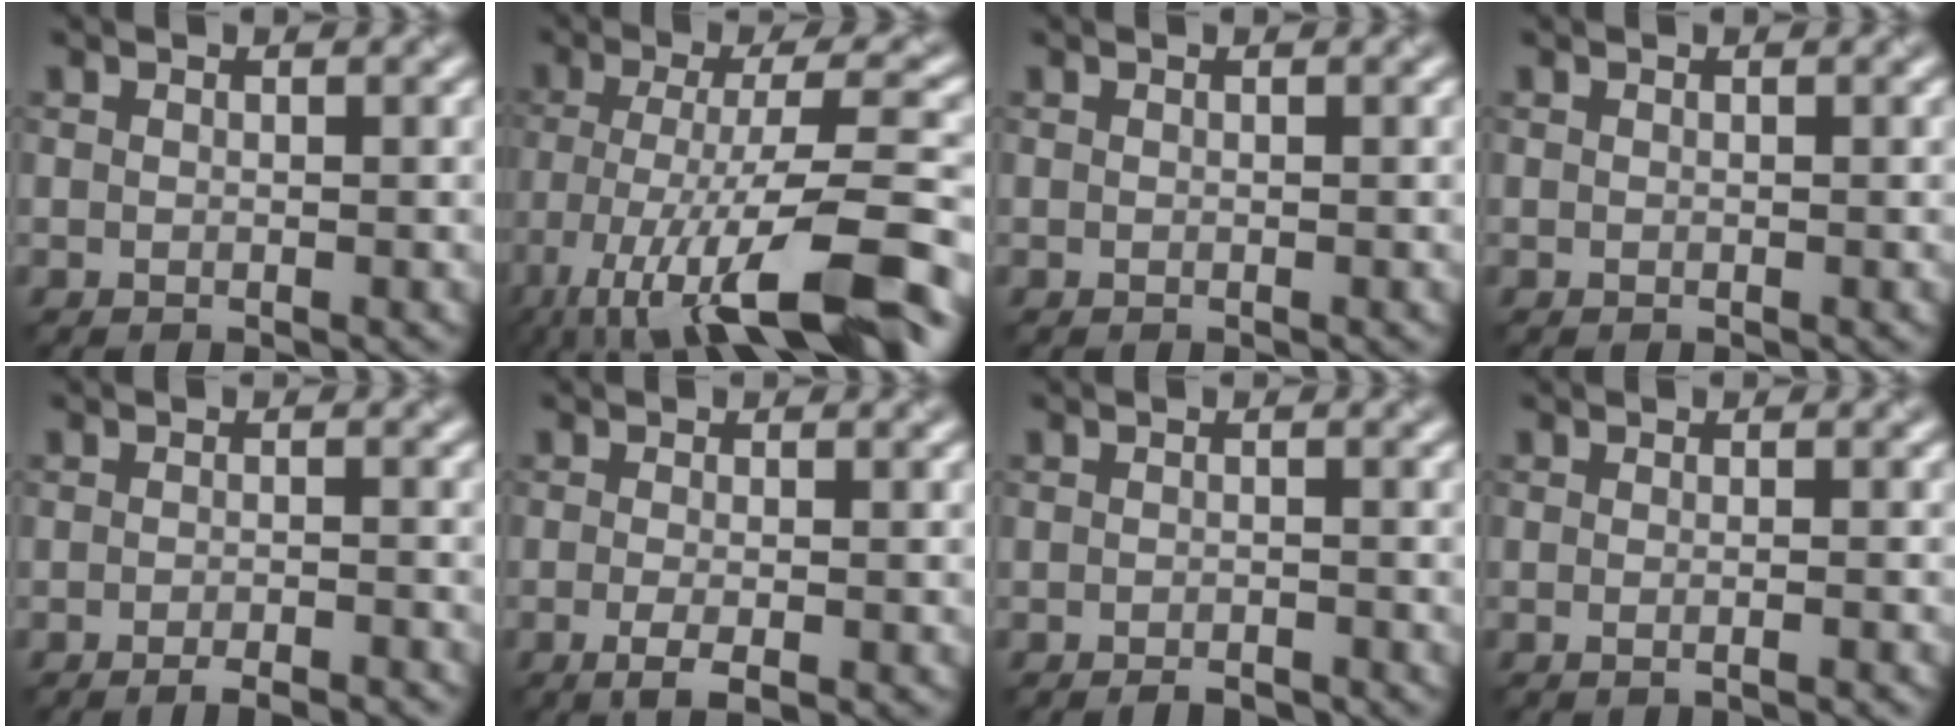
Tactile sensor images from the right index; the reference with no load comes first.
{"total": 13.4, "force": [-7.2, 3.7, 10.8], "torque": [-0.184, -0.003, -0.115]}
{"total": 0.0}
{"total": 0.0}
{"total": 3.0, "force": [-2.3, 0.6, 1.8], "torque": [-0.022, 0.006, -0.036]}
{"total": 2.3, "force": [-1.0, 0.6, 2.0], "torque": [-0.038, -0.006, -0.020]}
{"total": 1.6, "force": [-1.3, 0.4, 0.8], "torque": [-0.007, -0.002, -0.019]}
{"total": 2.0, "force": [-0.3, 0.9, 1.8], "torque": [0.000, -0.009, -0.018]}